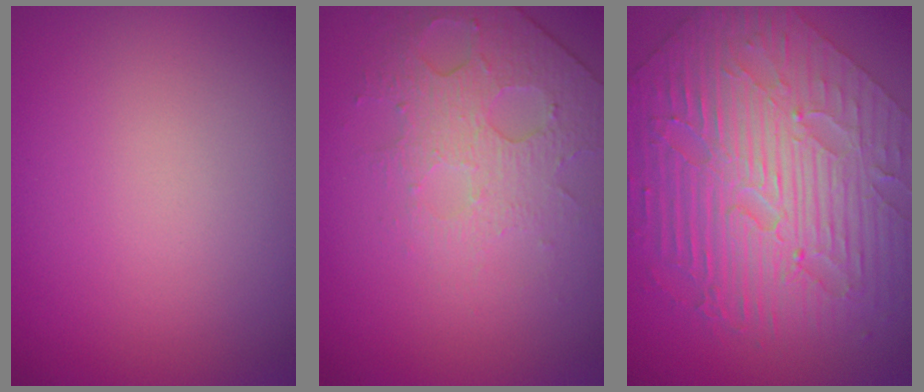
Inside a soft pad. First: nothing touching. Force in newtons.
{"total": 4.8, "press": 3.2, "slide": 3.6}
{"total": 10.4, "press": 7.1, "slide": 7.6}